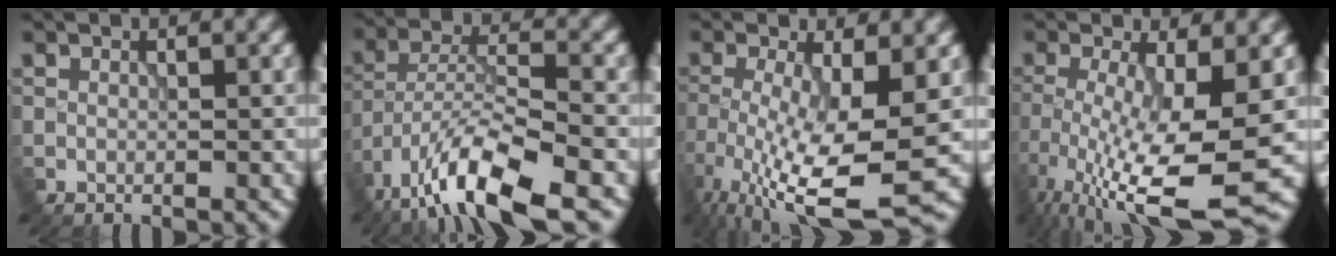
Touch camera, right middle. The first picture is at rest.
{"total": 10.2, "force": [-7.0, 2.7, 6.9], "torque": [-0.117, 0.005, -0.133]}
{"total": 9.1, "force": [-3.6, 2.1, 8.1], "torque": [-0.166, -0.025, -0.060]}
{"total": 10.5, "force": [-4.2, 2.3, 9.4], "torque": [-0.185, -0.025, -0.067]}